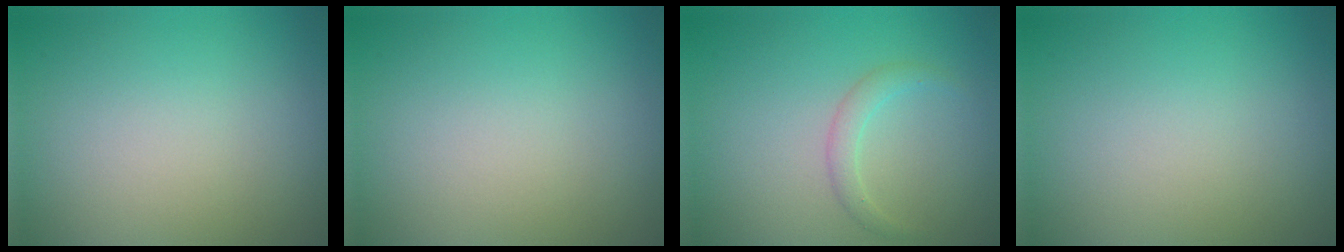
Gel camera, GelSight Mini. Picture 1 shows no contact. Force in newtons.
{"total": 0.0}
{"total": 1.5, "press": 1.5, "slide": 0.1}
{"total": 0.0}